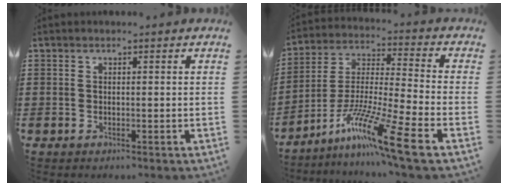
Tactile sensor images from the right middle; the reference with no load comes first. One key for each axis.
{"total": 12.5, "fx": -8.6, "fy": 0.2, "fz": 9.0, "tx": -0.186, "ty": -0.009, "tz": -0.173}